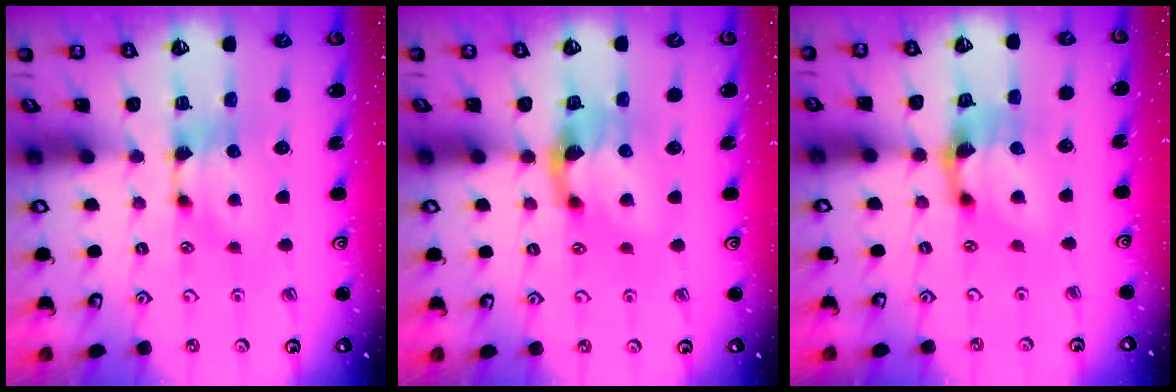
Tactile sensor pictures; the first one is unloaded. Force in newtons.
{"total": 2.6, "press": 1.9, "slide": 1.7}
{"total": 3.2, "press": 2.6, "slide": 1.9}